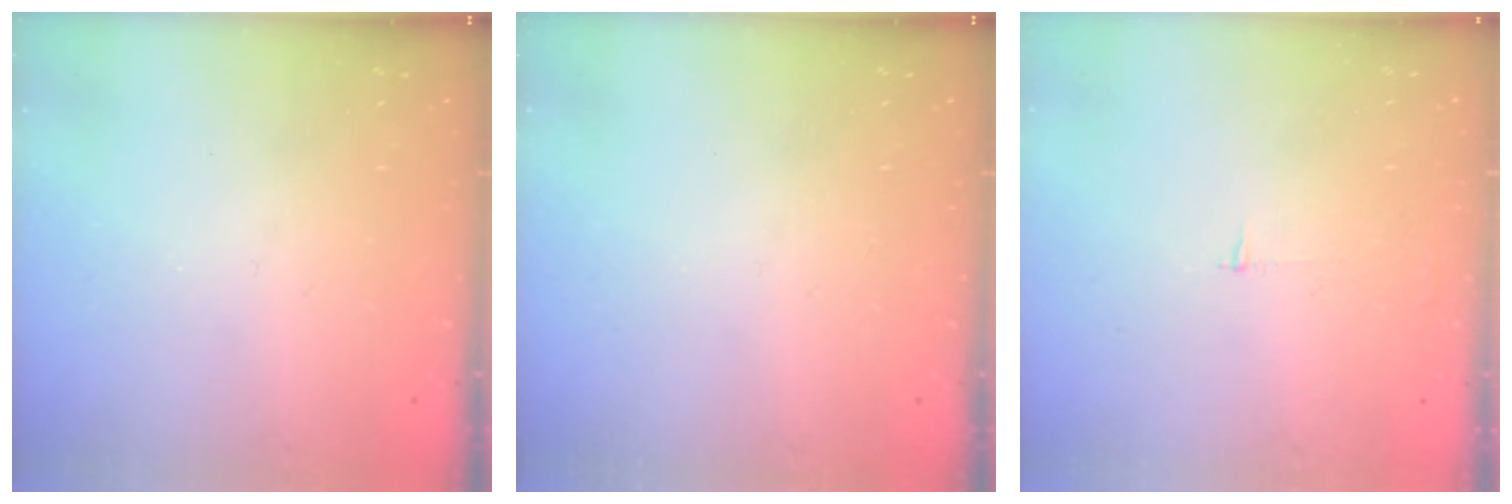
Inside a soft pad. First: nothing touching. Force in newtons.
{"total": 0.0}
{"total": 2.5, "press": 2.5, "slide": 0.2}